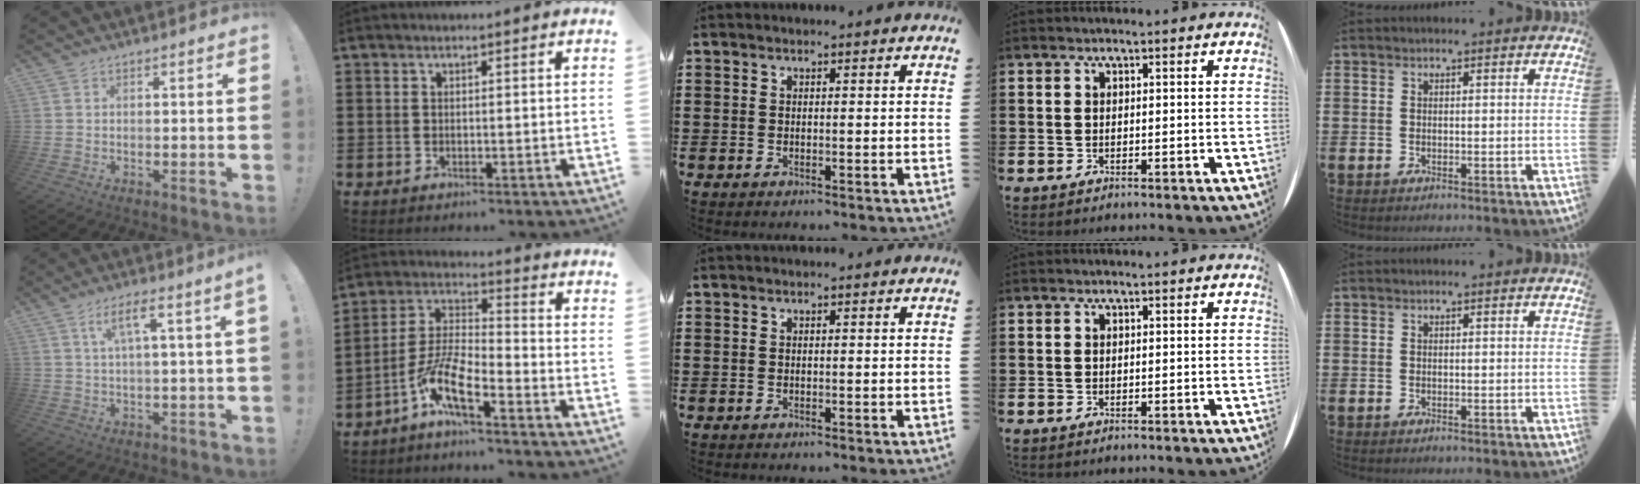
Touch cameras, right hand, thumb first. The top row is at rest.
{"thumb": {"total": 6.2, "force": [1.7, -0.1, 5.9], "torque": [-0.106, 0.002, 0.023]}, "index": {"total": 8.5, "force": [-5.9, 1.8, 5.9], "torque": [-0.147, -0.010, -0.118]}}